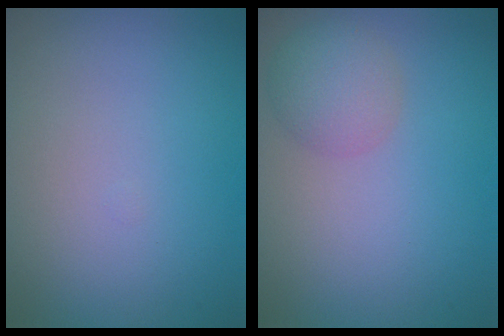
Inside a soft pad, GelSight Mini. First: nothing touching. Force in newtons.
{"total": 2.8, "press": 2.8, "slide": 0.1}